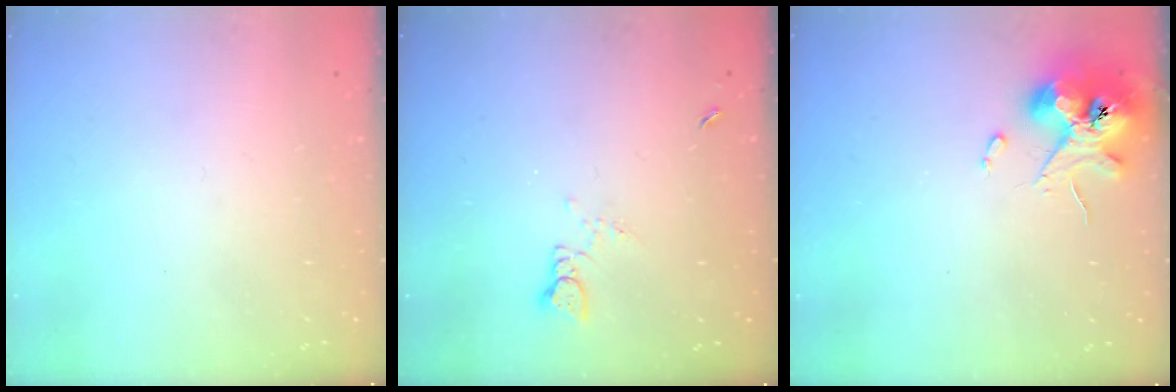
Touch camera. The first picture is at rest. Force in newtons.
{"total": 1.0, "press": 1.0, "slide": 0.1}
{"total": 11.2, "press": 11.0, "slide": 1.7}